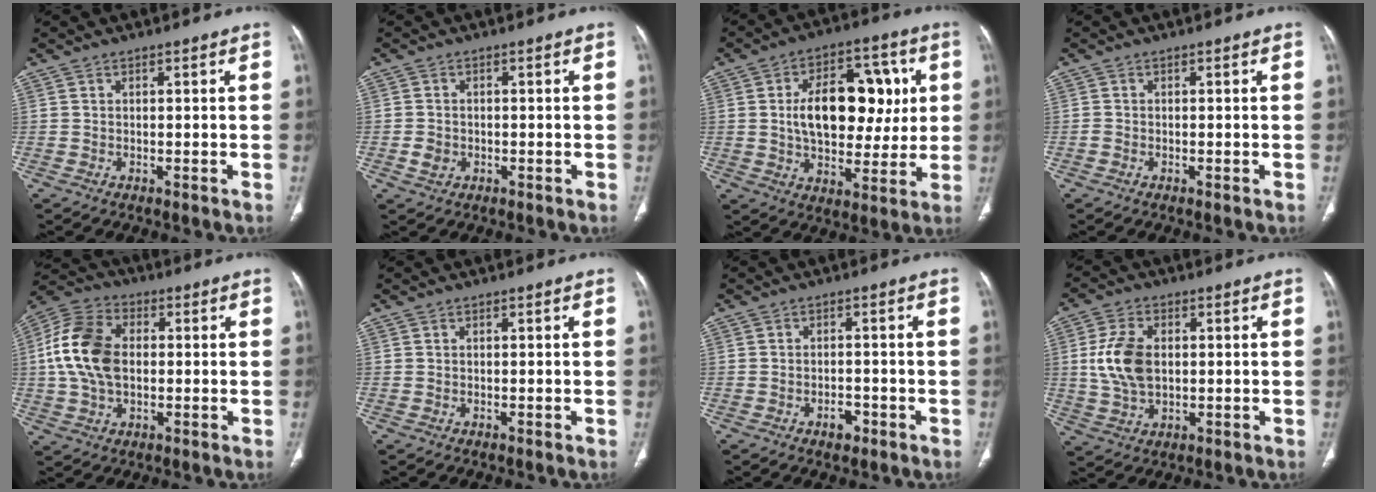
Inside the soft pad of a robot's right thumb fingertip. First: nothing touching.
{"total": 2.3, "force": [-0.7, 2.0, 1.0], "torque": [-0.015, 0.004, -0.009]}
{"total": 18.7, "force": [2.7, 11.3, 14.7], "torque": [-0.180, 0.012, 0.044]}
{"total": 0.5, "force": [-0.3, 0.4, 0.2], "torque": [-0.005, 0.000, -0.011]}
{"total": 14.0, "force": [0.7, 9.2, 10.5], "torque": [-0.206, 0.022, 0.008]}
{"total": 0.0}
{"total": 2.5, "force": [-1.5, 1.4, 1.4], "torque": [-0.016, 0.009, -0.021]}
{"total": 9.6, "force": [0.8, 6.1, 7.4], "torque": [-0.148, 0.001, 0.023]}